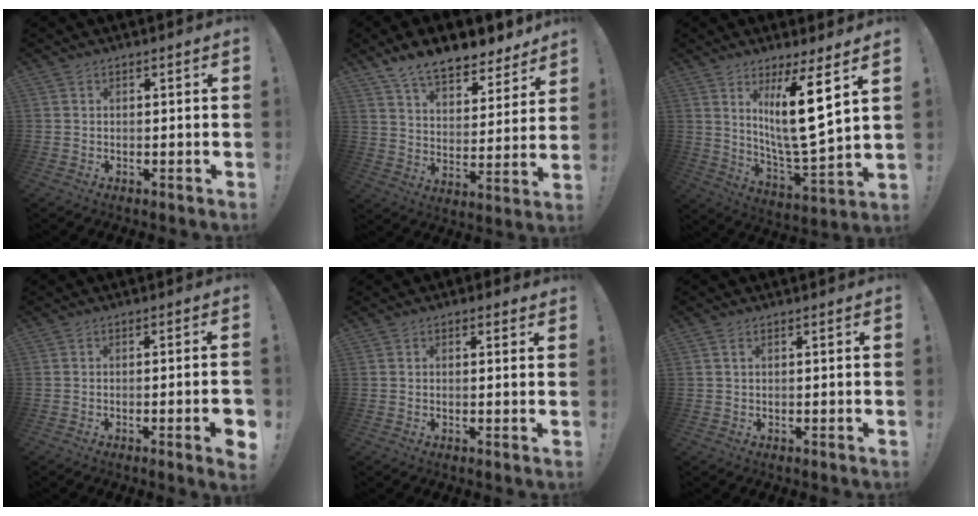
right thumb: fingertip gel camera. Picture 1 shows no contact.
{"total": 12.5, "force": [10.4, 4.7, 5.0], "torque": [-0.098, -0.074, 0.187]}
{"total": 15.5, "force": [7.1, 2.1, 13.6], "torque": [-0.235, -0.052, 0.102]}
{"total": 3.7, "force": [-0.9, -0.1, 3.6], "torque": [-0.055, -0.006, -0.012]}
{"total": 1.5, "force": [0.6, 1.3, 0.4], "torque": [0.005, -0.003, 0.008]}
{"total": 1.4, "force": [0.7, 0.6, 1.0], "torque": [-0.017, 0.001, 0.011]}